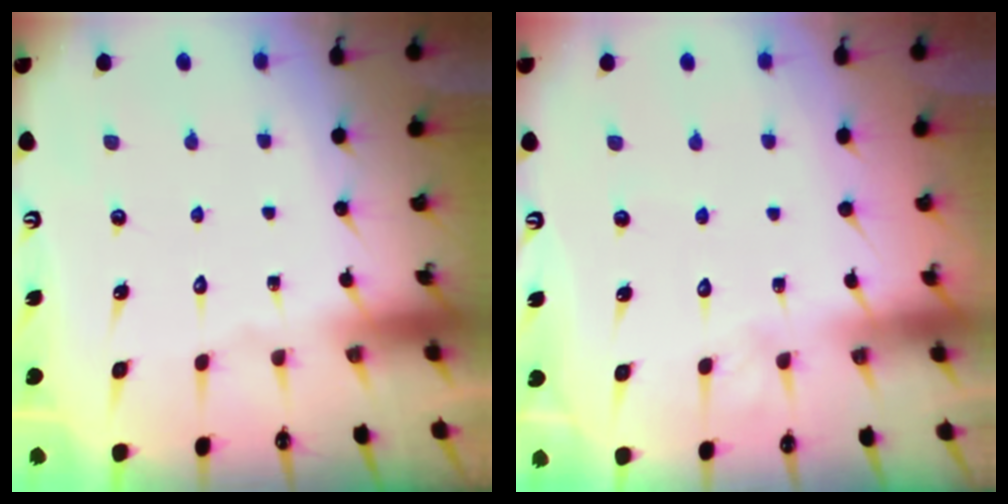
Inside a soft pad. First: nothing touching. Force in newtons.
{"total": 4.0, "press": 4.0, "slide": 0.3}